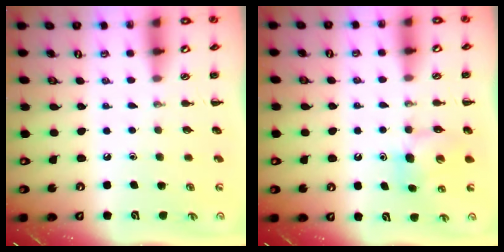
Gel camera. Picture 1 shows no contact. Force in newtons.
{"total": 6.2, "press": 6.2, "slide": 0.8}